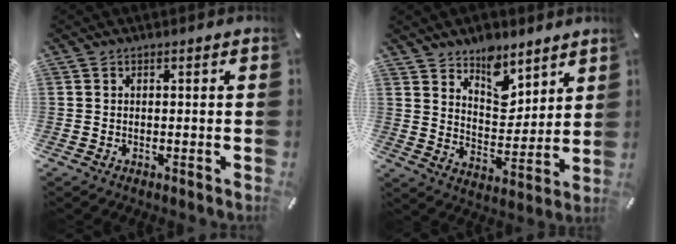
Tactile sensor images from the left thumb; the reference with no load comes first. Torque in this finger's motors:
{"motor_torque": [0.56, -0.37, 0.09, -0.13, -0.01]}